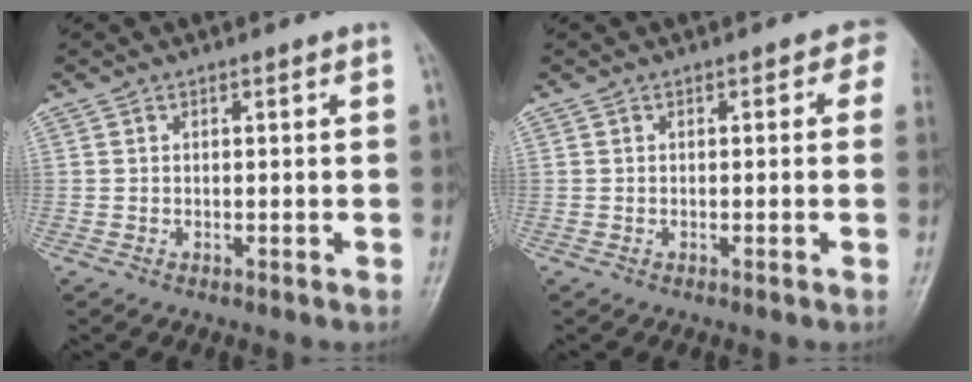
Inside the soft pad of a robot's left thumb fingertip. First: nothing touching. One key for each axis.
{"total": 2.0, "fx": 0.4, "fy": 1.4, "fz": 1.3, "tx": 0.014, "ty": 0.006, "tz": -0.009}